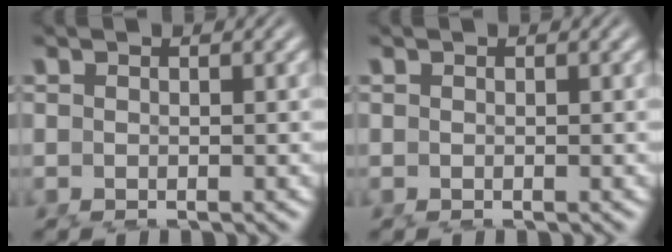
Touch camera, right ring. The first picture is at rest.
{"total": 0.0}